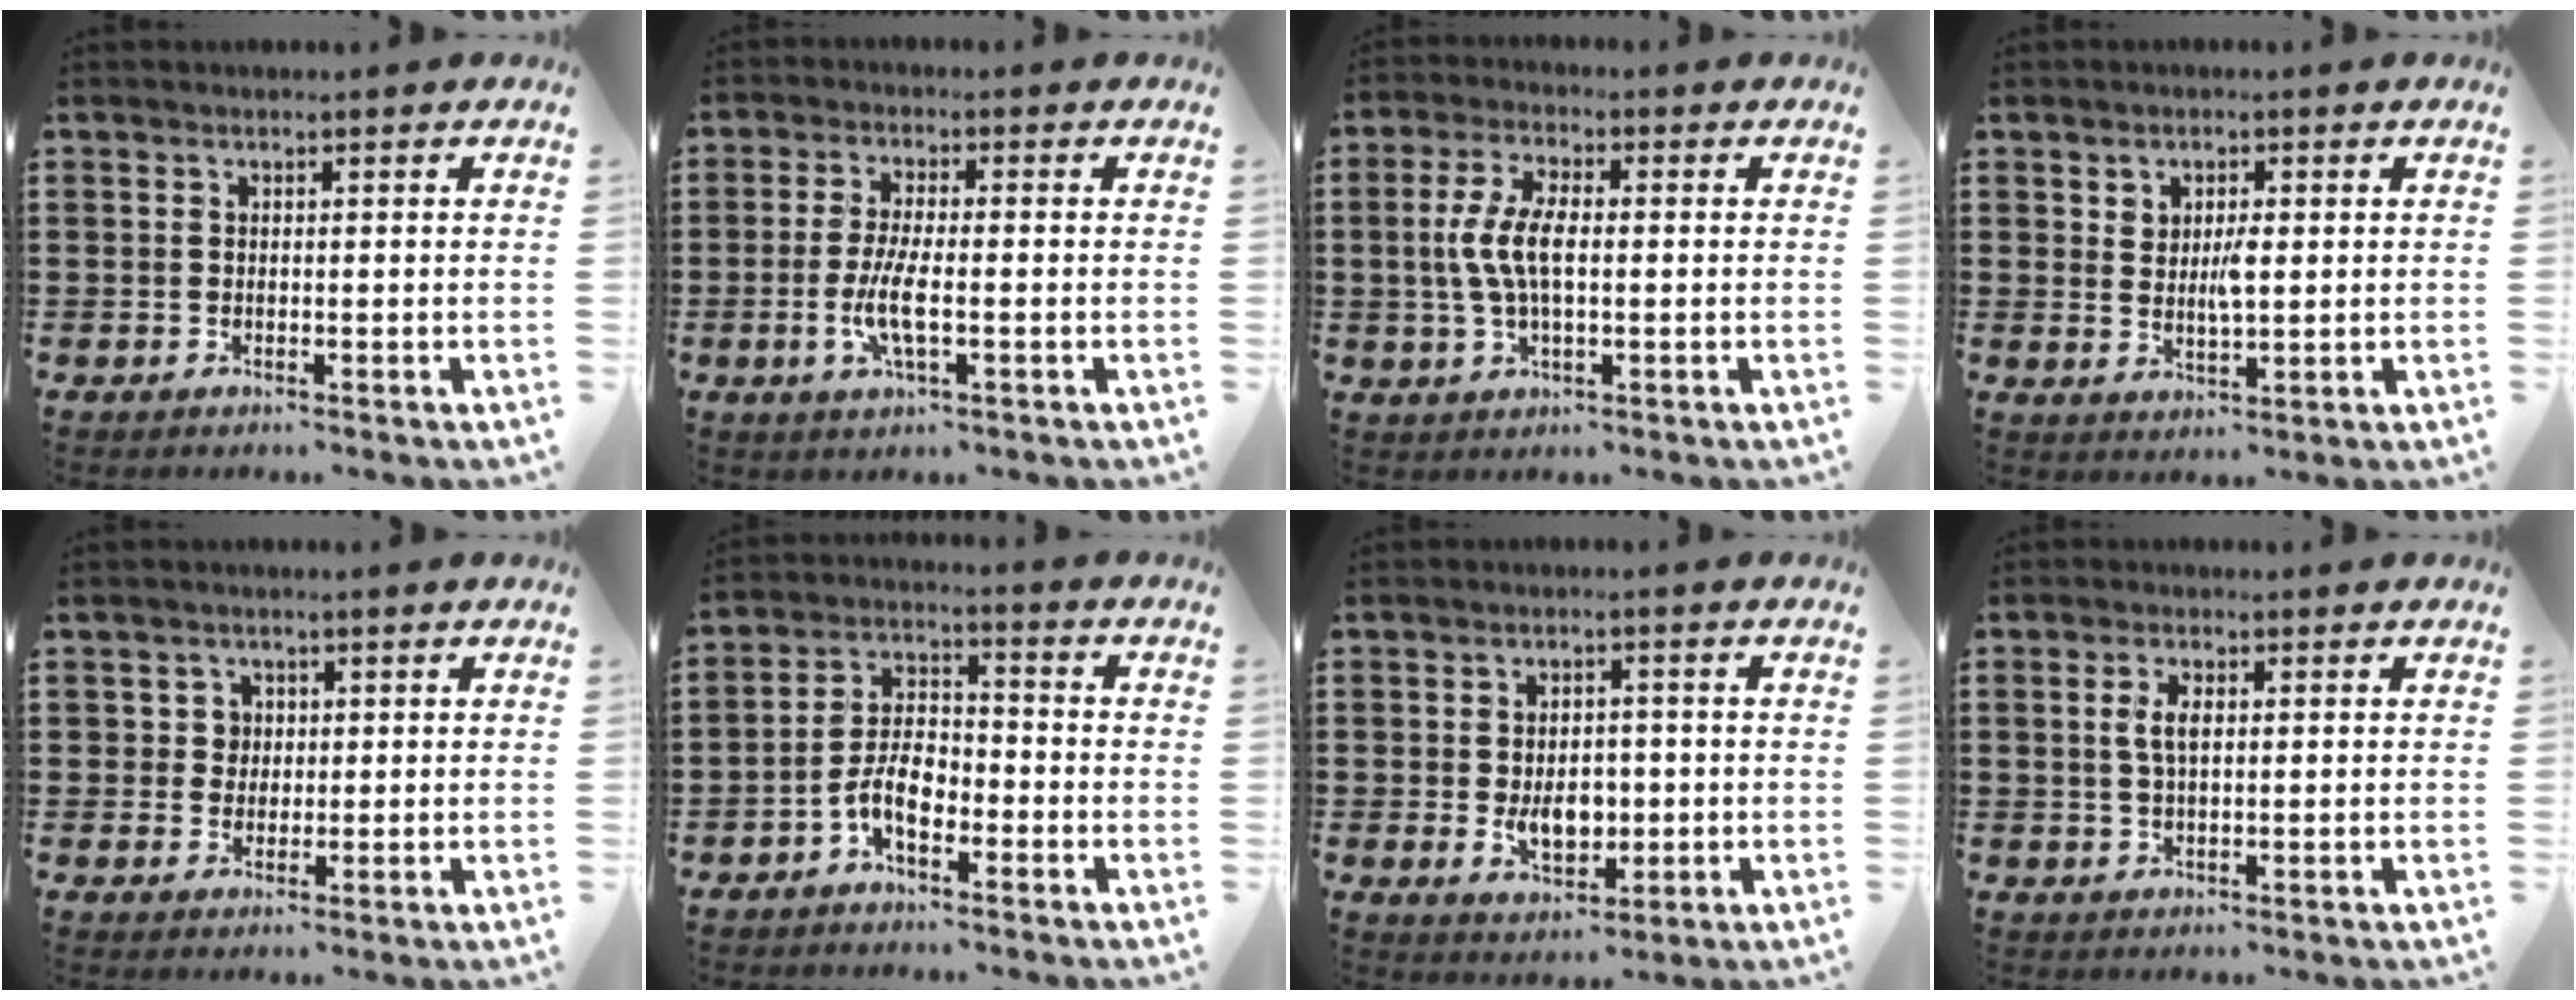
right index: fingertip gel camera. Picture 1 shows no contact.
{"total": 5.6, "force": [-1.5, 1.4, 5.2], "torque": [-0.116, -0.008, -0.034]}
{"total": 6.8, "force": [-0.4, 2.5, 6.3], "torque": [-0.150, -0.008, -0.018]}
{"total": 3.2, "force": [0.8, 1.4, 2.7], "torque": [-0.049, 0.001, 0.012]}
{"total": 2.6, "force": [0.4, 2.4, 0.7], "torque": [-0.024, 0.010, 0.006]}
{"total": 6.0, "force": [-2.9, 2.9, 4.3], "torque": [-0.103, 0.004, -0.062]}
{"total": 5.5, "force": [-0.6, 3.7, 4.1], "torque": [-0.054, -0.001, -0.015]}
{"total": 3.3, "force": [0.6, 1.4, 2.9], "torque": [-0.061, 0.008, 0.008]}